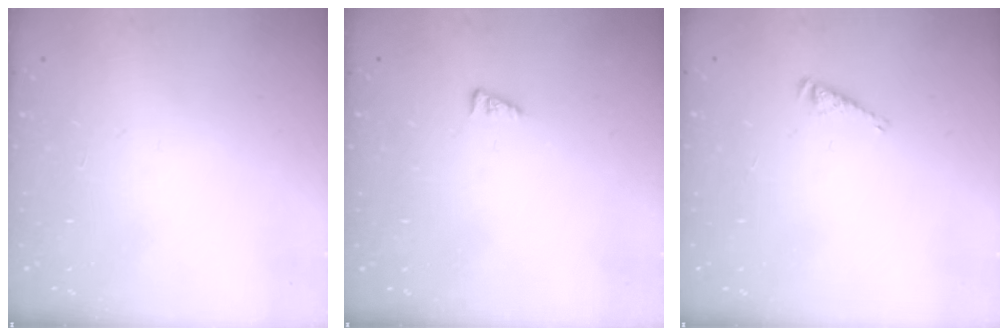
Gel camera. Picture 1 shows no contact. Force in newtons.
{"total": 1.6, "press": 1.5, "slide": 0.4}
{"total": 3.4, "press": 3.4, "slide": 0.4}